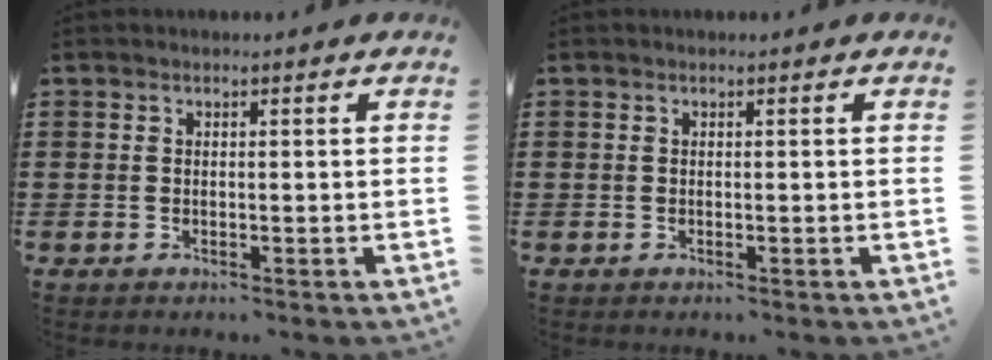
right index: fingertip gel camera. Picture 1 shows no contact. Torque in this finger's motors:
{"motor_torque": [-0.32, 0.33, 0.00, 0.00]}